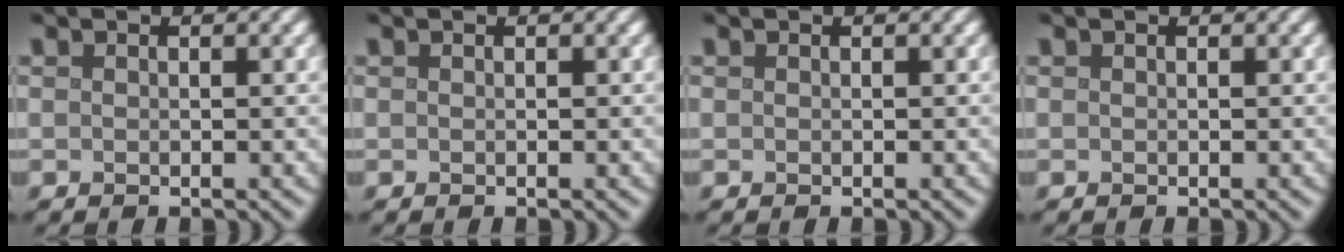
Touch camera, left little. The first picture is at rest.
{"total": 0.0}
{"total": 0.0}
{"total": 0.0}